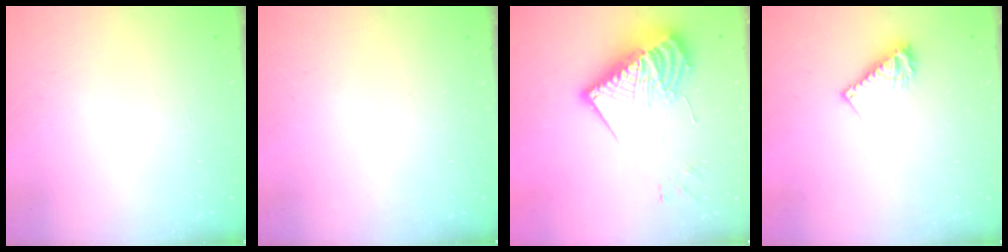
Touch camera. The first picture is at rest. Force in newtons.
{"total": 0.0}
{"total": 21.2, "press": 21.1, "slide": 1.8}
{"total": 8.2, "press": 8.2, "slide": 0.7}